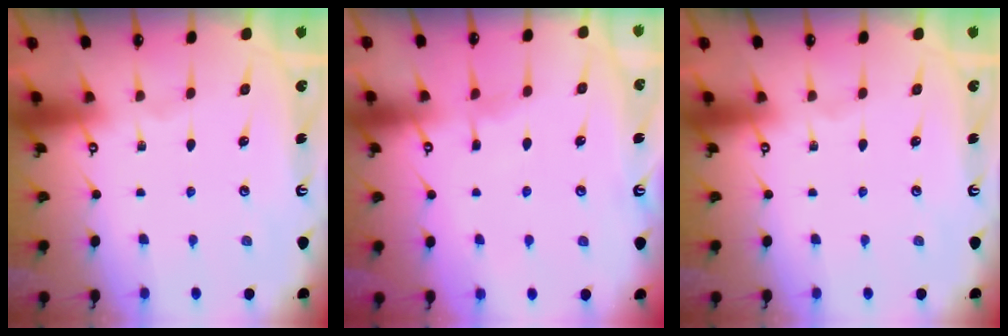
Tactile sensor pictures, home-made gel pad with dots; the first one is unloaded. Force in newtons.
{"total": 3.9, "press": 3.9, "slide": 0.5}
{"total": 0.0}